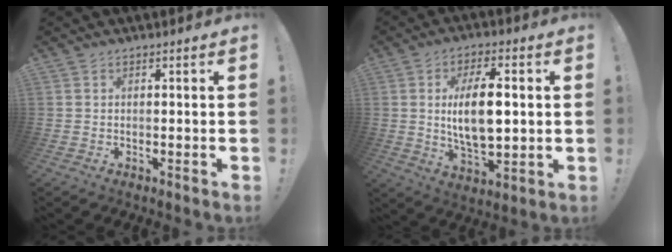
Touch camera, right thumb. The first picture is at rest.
{"total": 13.9, "force": [1.6, 6.1, 12.4], "torque": [-0.226, -0.007, 0.019]}